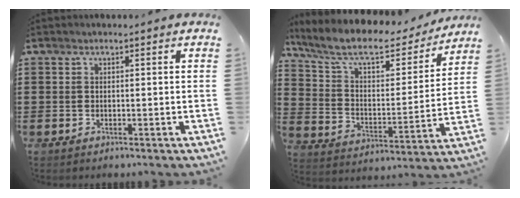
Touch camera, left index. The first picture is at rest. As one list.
[{"total": 9.2, "force": [7.4, 2.2, 4.9], "torque": [-0.125, -0.041, 0.125]}]